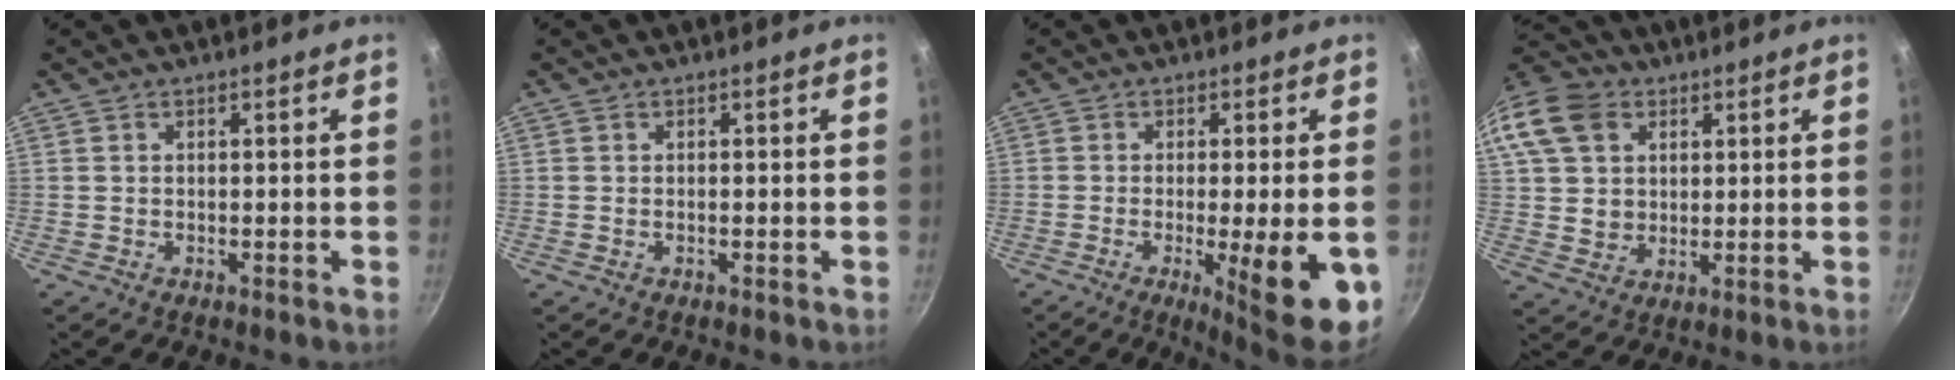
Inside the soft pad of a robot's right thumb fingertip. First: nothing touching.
{"total": 0.0}
{"total": 13.3, "force": [-3.6, 2.3, 12.5], "torque": [-0.160, -0.004, -0.043]}
{"total": 15.4, "force": [5.2, 12.4, 7.7], "torque": [-0.146, 0.009, 0.091]}